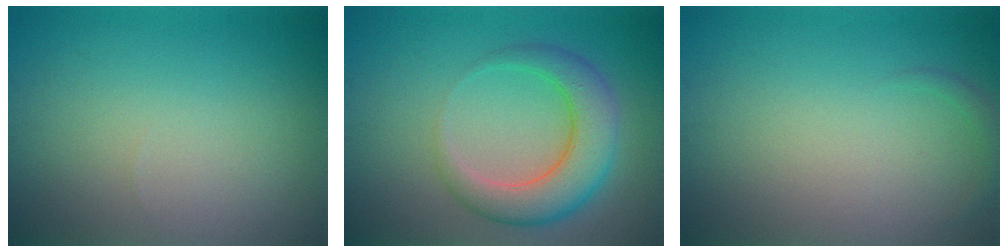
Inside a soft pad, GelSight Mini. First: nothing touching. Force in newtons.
{"total": 6.0, "press": 6.0, "slide": 0.3}
{"total": 0.8, "press": 0.8, "slide": 0.0}